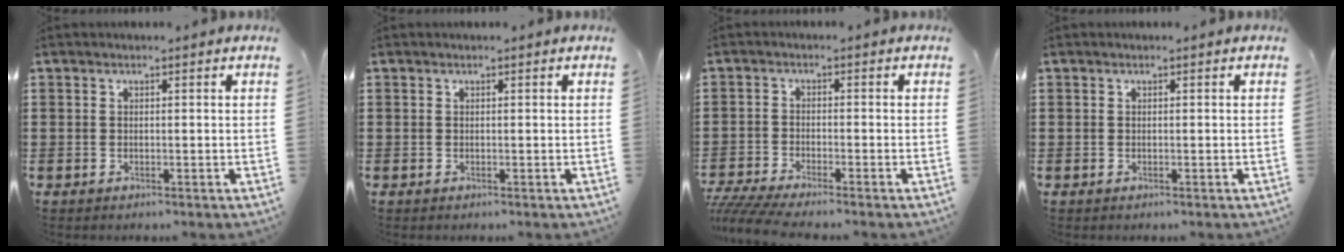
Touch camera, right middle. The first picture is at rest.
{"total": 0.0}
{"total": 3.3, "force": [-3.0, 0.1, 1.2], "torque": [-0.043, -0.013, -0.068]}
{"total": 0.0}